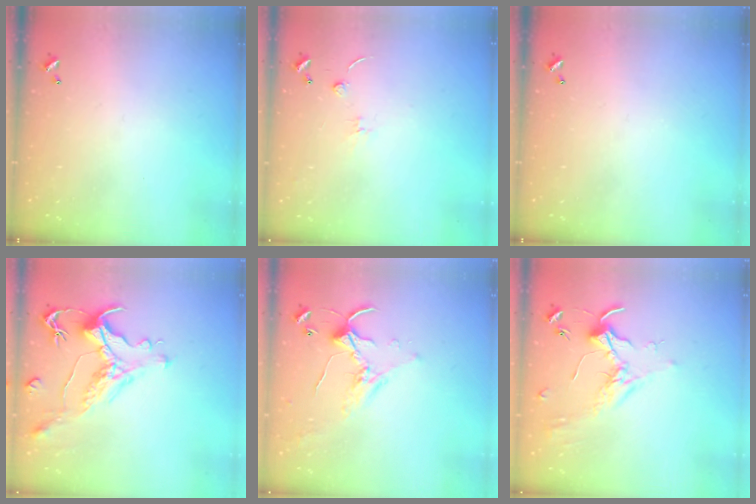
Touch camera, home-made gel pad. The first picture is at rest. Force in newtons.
{"total": 1.3, "press": 1.2, "slide": 0.5}
{"total": 0.0}
{"total": 1.4, "press": 0.2, "slide": 1.4}
{"total": 1.5, "press": 1.5, "slide": 0.3}
{"total": 1.7, "press": 1.7, "slide": 0.4}